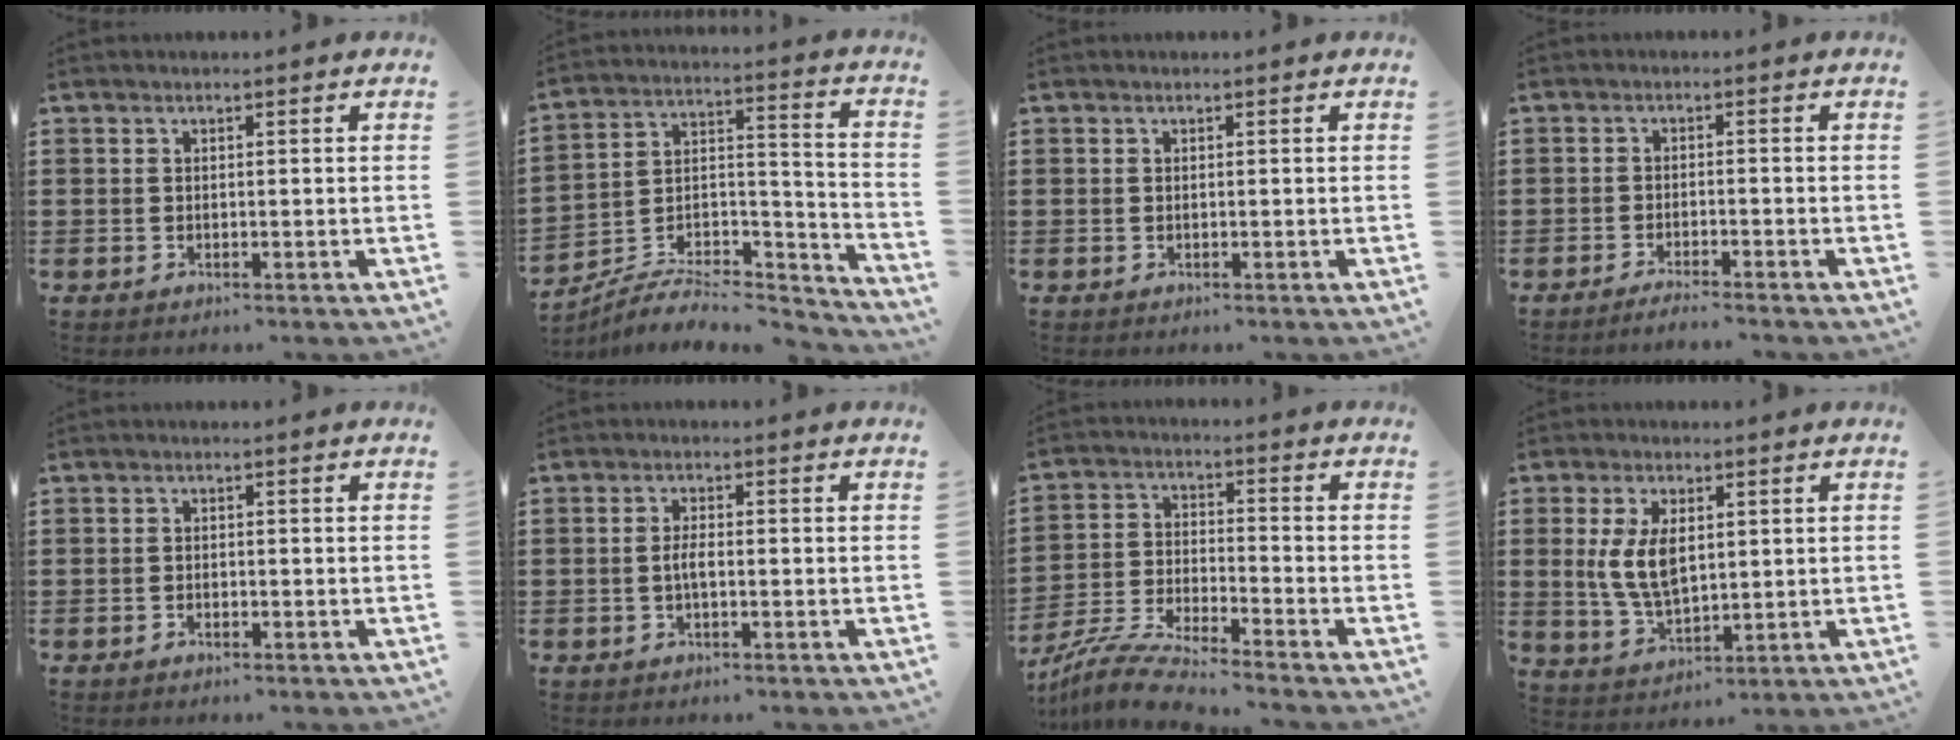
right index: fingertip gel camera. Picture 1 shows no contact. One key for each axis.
{"total": 5.9, "fx": -5.1, "fy": 2.3, "fz": 1.8, "tx": -0.032, "ty": 0.004, "tz": -0.099}
{"total": 0.0}
{"total": 2.1, "fx": -2.0, "fy": -0.5, "fz": 0.4, "tx": -0.006, "ty": 0.000, "tz": -0.038}
{"total": 0.7, "fx": -0.6, "fy": 0.3, "fz": 0.3, "tx": -0.007, "ty": -0.002, "tz": -0.011}
{"total": 2.1, "fx": -0.5, "fy": 0.6, "fz": 1.9, "tx": -0.043, "ty": -0.001, "tz": -0.011}
{"total": 7.2, "fx": -6.9, "fy": -0.5, "fz": 2.0, "tx": -0.059, "ty": -0.009, "tz": -0.141}
{"total": 7.6, "fx": 1.2, "fy": 4.0, "fz": 6.4, "tx": -0.148, "ty": 0.003, "tz": 0.017}